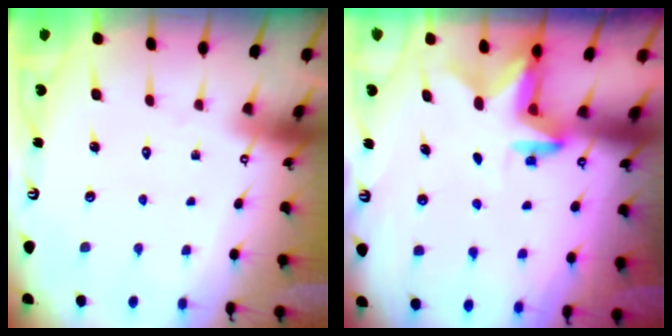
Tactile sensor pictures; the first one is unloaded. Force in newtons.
{"total": 2.6, "press": 2.6, "slide": 0.6}